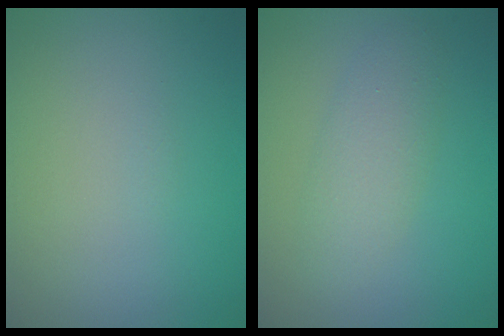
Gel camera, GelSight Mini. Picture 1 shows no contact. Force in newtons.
{"total": 2.6, "press": 2.6, "slide": 0.0}